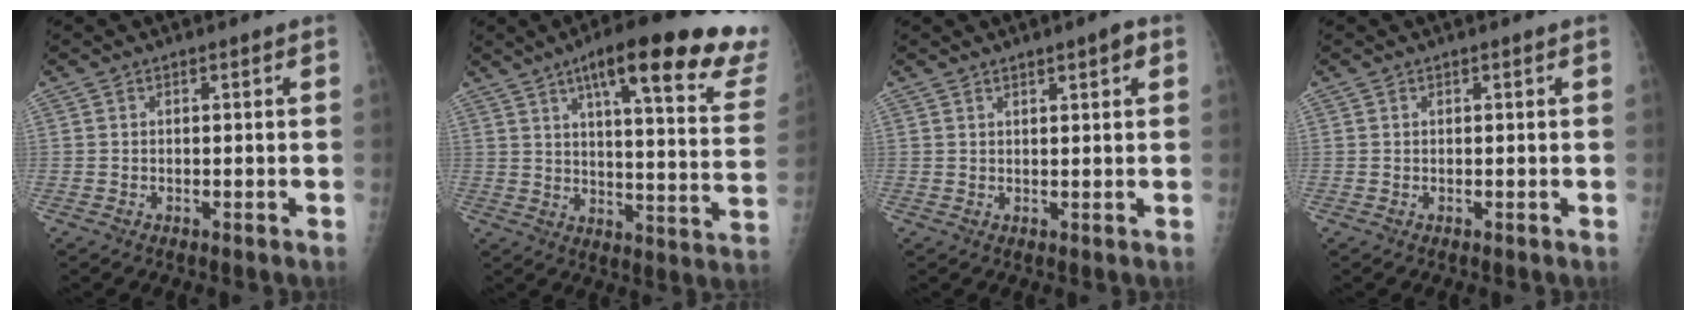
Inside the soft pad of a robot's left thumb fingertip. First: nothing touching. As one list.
[{"total": 25.8, "force": [17.5, 4.4, 18.5], "torque": [-0.228, -0.069, 0.219]}, {"total": 2.7, "force": [1.5, 0.6, 2.2], "torque": [-0.026, -0.004, 0.020]}, {"total": 0.0}]